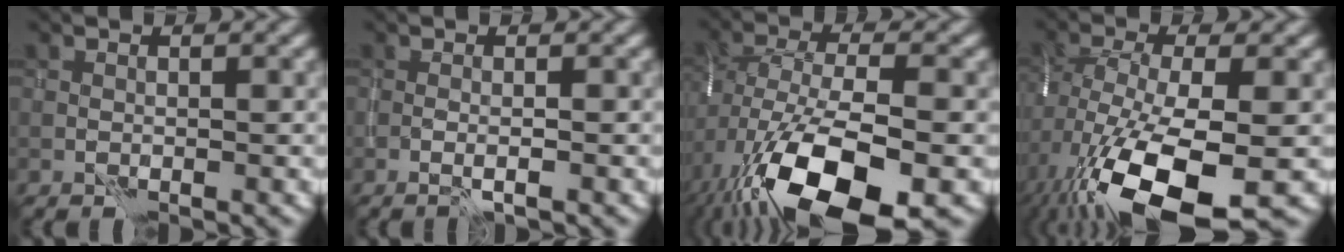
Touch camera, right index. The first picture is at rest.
{"total": 0.8, "force": [-0.4, -0.5, 0.4], "torque": [-0.005, -0.001, -0.010]}
{"total": 14.5, "force": [-6.7, 6.5, 11.1], "torque": [-0.218, -0.037, -0.110]}
{"total": 14.5, "force": [-6.6, 5.4, 11.7], "torque": [-0.234, -0.029, -0.115]}